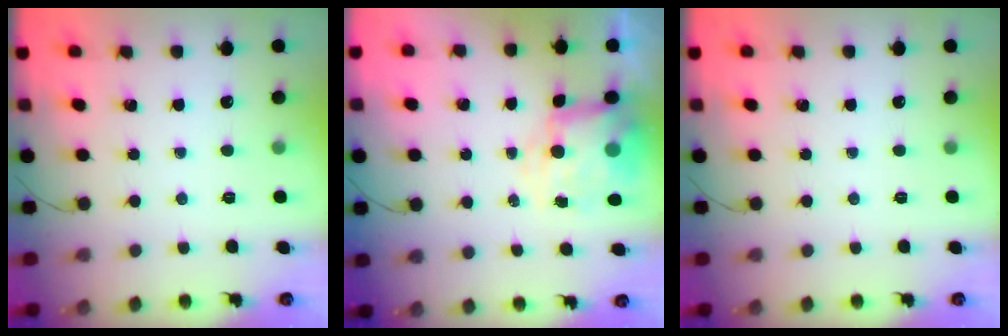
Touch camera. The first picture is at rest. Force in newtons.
{"total": 8.0, "press": 7.8, "slide": 2.0}
{"total": 0.0}